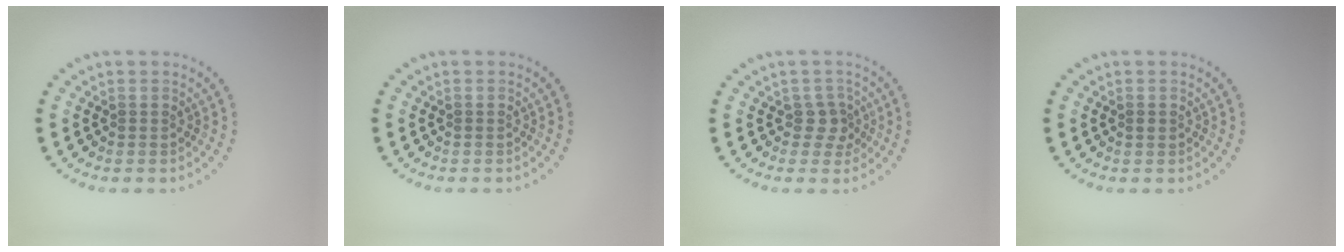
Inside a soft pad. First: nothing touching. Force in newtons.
{"total": 0.0}
{"total": 1.9, "press": 1.5, "slide": 1.2}
{"total": 0.7, "press": 0.7, "slide": 0.1}